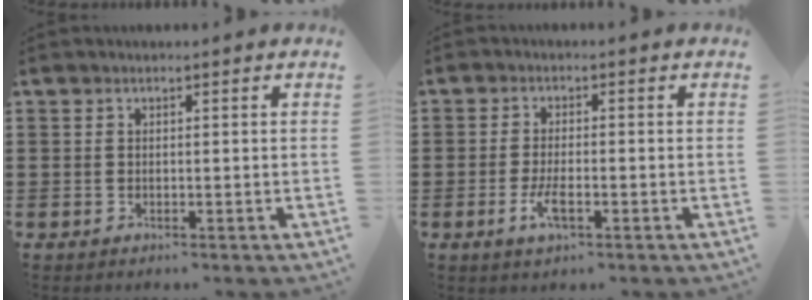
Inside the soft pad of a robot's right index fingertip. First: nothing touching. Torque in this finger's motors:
{"motor_torque": [1.75, 0.39, 0.25, 0.02]}